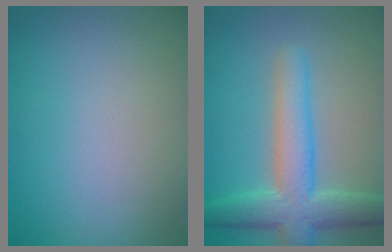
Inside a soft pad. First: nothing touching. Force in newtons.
{"total": 6.3, "press": 6.3, "slide": 0.2}